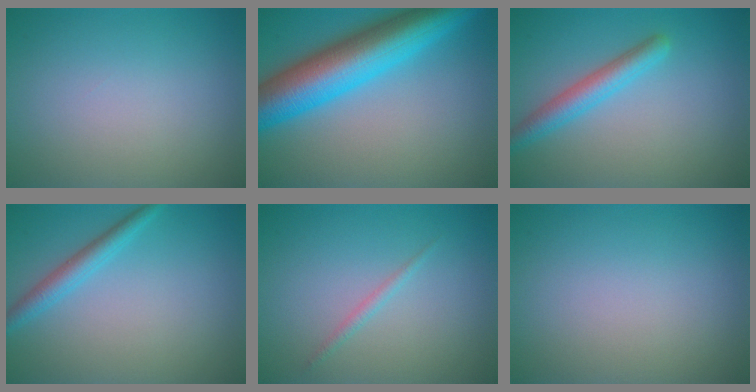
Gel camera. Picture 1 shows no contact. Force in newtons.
{"total": 11.1, "press": 11.1, "slide": 0.3}
{"total": 3.0, "press": 3.0, "slide": 0.1}
{"total": 2.3, "press": 2.3, "slide": 0.1}
{"total": 0.8, "press": 0.8, "slide": 0.1}
{"total": 0.0}